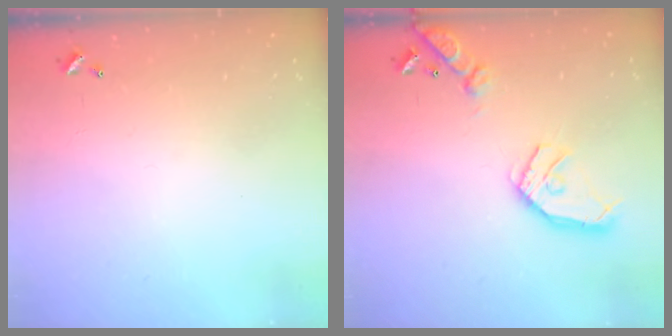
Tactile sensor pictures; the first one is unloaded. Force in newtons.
{"total": 16.6, "press": 16.4, "slide": 2.5}